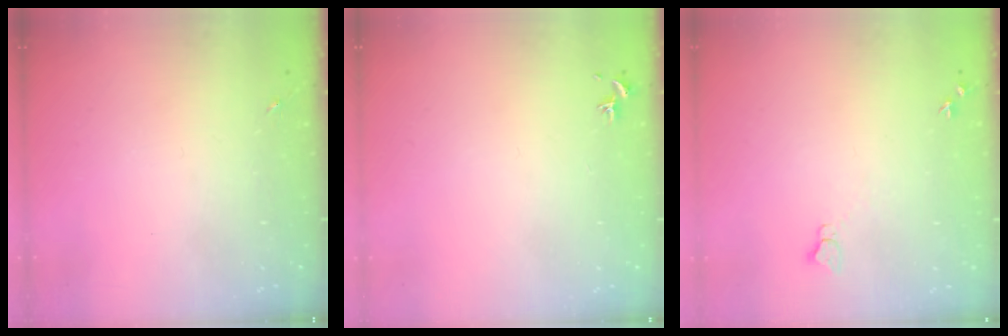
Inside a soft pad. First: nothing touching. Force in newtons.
{"total": 0.8, "press": 0.7, "slide": 0.3}
{"total": 4.1, "press": 4.0, "slide": 0.5}